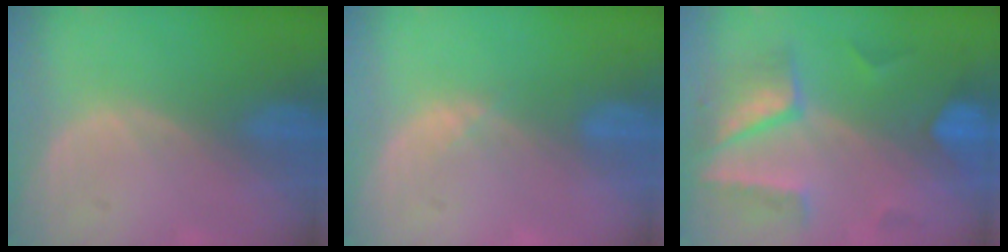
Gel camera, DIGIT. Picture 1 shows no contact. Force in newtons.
{"total": 0.9, "press": 0.9, "slide": 0.3}
{"total": 8.2, "press": 7.7, "slide": 2.7}